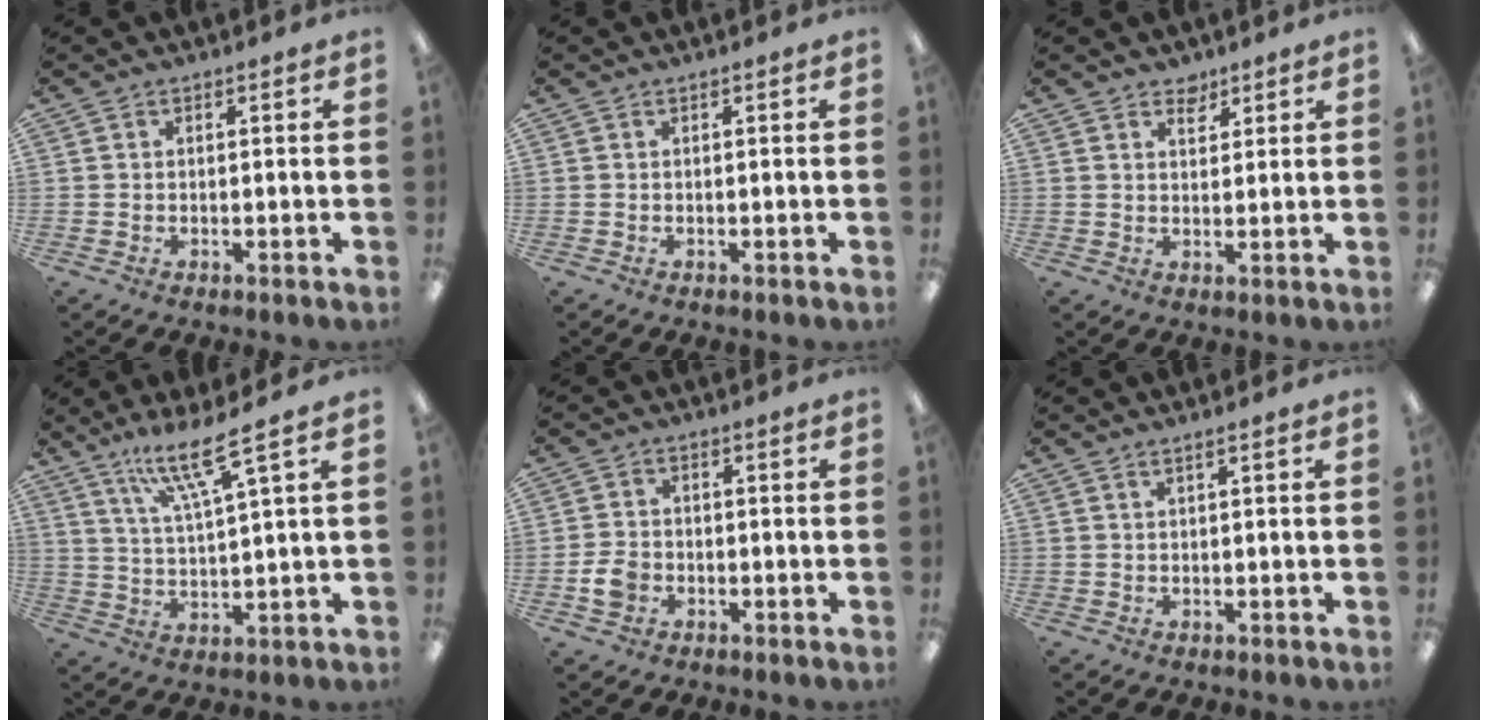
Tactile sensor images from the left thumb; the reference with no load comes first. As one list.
[{"total": 0.0}, {"total": 3.2, "force": [2.6, 1.8, 0.1], "torque": [0.016, -0.018, 0.045]}, {"total": 10.4, "force": [7.3, 1.2, 7.3], "torque": [-0.142, -0.031, 0.127]}, {"total": 4.5, "force": [-1.7, 3.6, 2.1], "torque": [-0.047, 0.004, -0.031]}, {"total": 1.1, "force": [0.5, 0.0, 1.0], "torque": [-0.018, -0.002, 0.009]}]